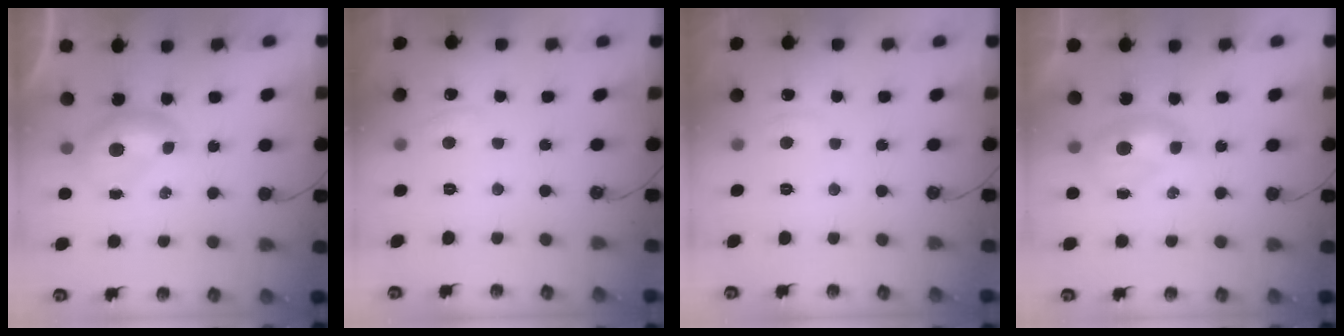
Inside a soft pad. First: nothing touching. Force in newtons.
{"total": 0.8, "press": 0.1, "slide": 0.8}
{"total": 1.2, "press": 1.0, "slide": 0.7}
{"total": 1.5, "press": 1.3, "slide": 0.7}